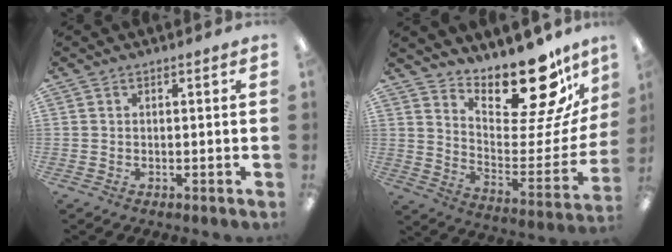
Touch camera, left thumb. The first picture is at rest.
{"total": 19.1, "force": [15.2, 5.8, 10.0], "torque": [-0.133, -0.134, 0.250]}